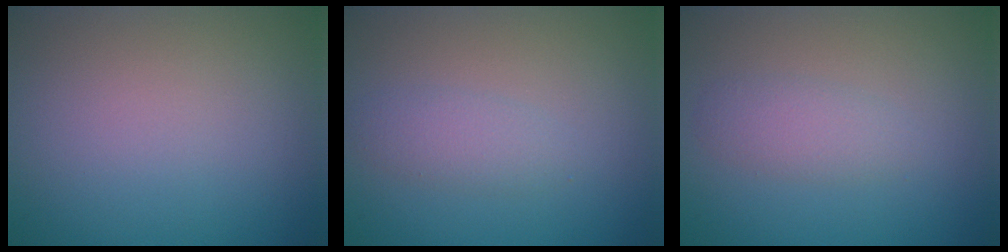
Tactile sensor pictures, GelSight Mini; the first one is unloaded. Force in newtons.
{"total": 1.7, "press": 1.7, "slide": 0.0}
{"total": 1.8, "press": 1.8, "slide": 0.0}